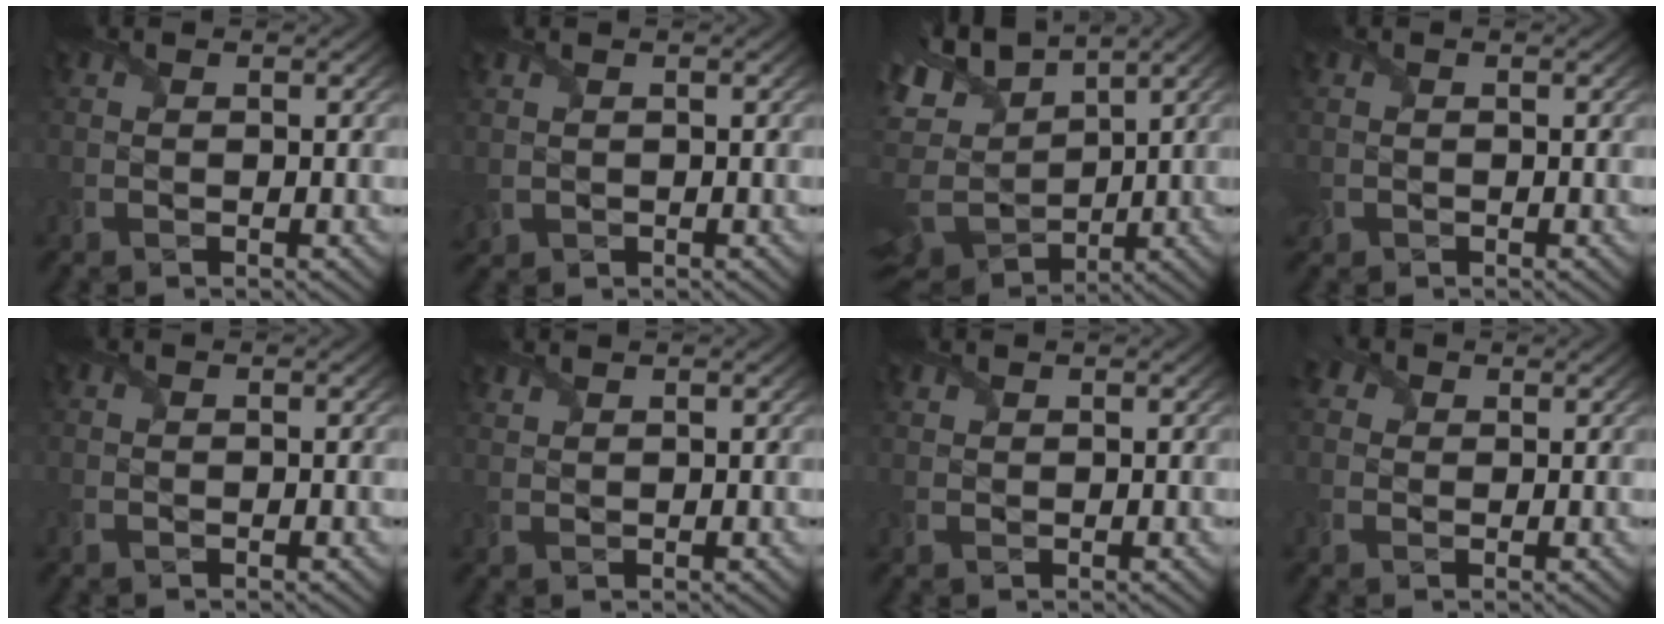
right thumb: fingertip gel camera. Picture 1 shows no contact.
{"total": 1.5, "force": [0.8, 1.2, 0.5], "torque": [-0.018, -0.001, 0.019]}
{"total": 14.2, "force": [3.7, 8.4, 10.8], "torque": [-0.259, 0.009, 0.086]}
{"total": 1.1, "force": [0.2, 1.0, 0.2], "torque": [-0.009, -0.001, 0.002]}
{"total": 0.0}
{"total": 1.3, "force": [1.2, 0.3, 0.3], "torque": [-0.012, 0.001, 0.030]}
{"total": 1.0, "force": [0.9, 0.3, 0.1], "torque": [-0.006, 0.002, 0.025]}
{"total": 2.8, "force": [1.4, 2.2, 1.0], "torque": [-0.030, 0.004, 0.022]}